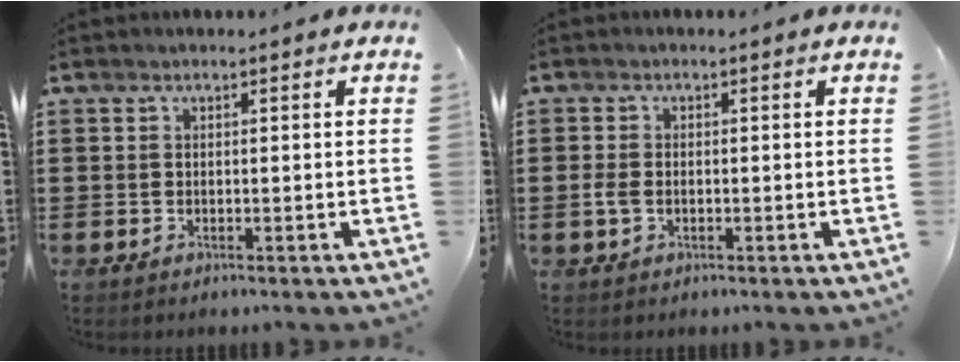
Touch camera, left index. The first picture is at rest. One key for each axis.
{"total": 2.1, "fx": -0.4, "fy": 1.2, "fz": 1.6, "tx": -0.048, "ty": -0.004, "tz": -0.011}